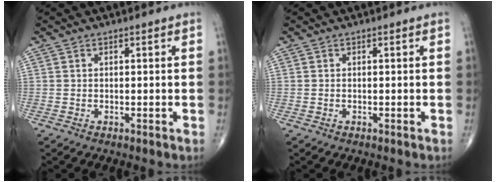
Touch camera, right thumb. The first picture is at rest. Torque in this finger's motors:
{"motor_torque": [-0.37, -0.22, -0.33, -0.19, -0.04]}